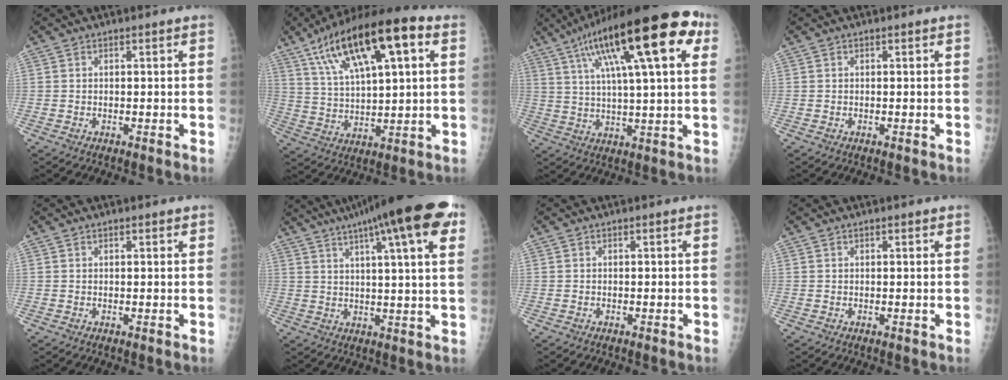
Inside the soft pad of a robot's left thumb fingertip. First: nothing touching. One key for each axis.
{"total": 21.0, "fx": 9.1, "fy": 7.2, "fz": 17.5, "tx": -0.294, "ty": 0.007, "tz": 0.155}
{"total": 25.3, "fx": 11.2, "fy": 6.5, "fz": 21.8, "tx": -0.335, "ty": 0.012, "tz": 0.173}
{"total": 0.0}
{"total": 0.9, "fx": 0.7, "fy": 0.3, "fz": 0.5, "tx": -0.007, "ty": -0.002, "tz": 0.008}
{"total": 21.1, "fx": 11.5, "fy": 3.4, "fz": 17.3, "tx": -0.257, "ty": 0.004, "tz": 0.155}
{"total": 0.0}
{"total": 0.8, "fx": 0.6, "fy": 0.3, "fz": 0.4, "tx": -0.006, "ty": -0.002, "tz": 0.007}